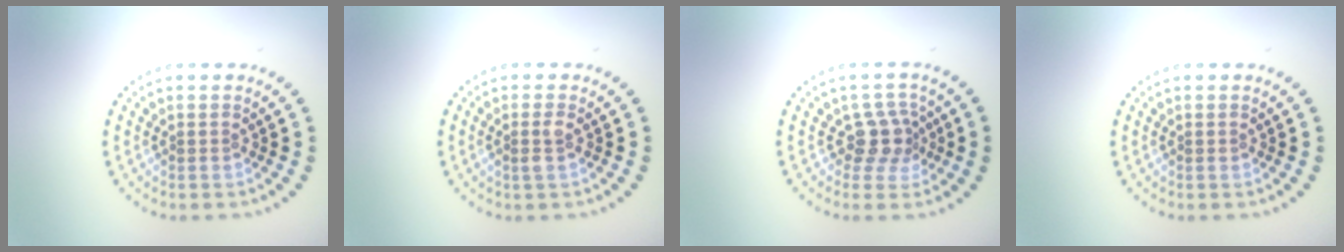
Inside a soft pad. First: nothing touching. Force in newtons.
{"total": 1.1, "press": 1.0, "slide": 0.4}
{"total": 2.7, "press": 2.1, "slide": 1.6}
{"total": 0.0}